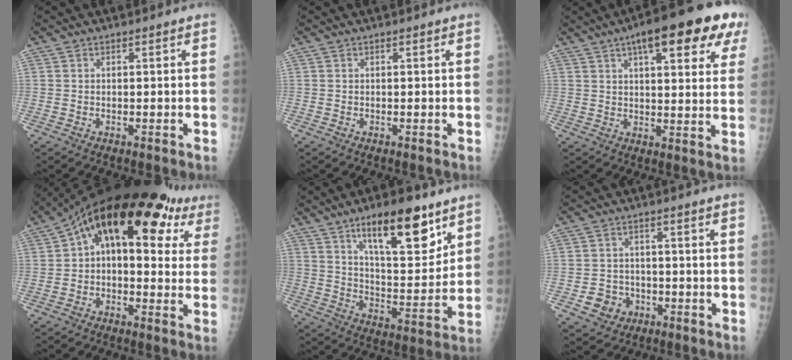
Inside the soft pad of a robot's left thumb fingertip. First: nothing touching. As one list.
[{"total": 0.0}, {"total": 18.4, "force": [9.7, 5.8, 14.6], "torque": [-0.175, -0.009, 0.125]}, {"total": 21.4, "force": [8.1, 11.2, 16.4], "torque": [-0.203, 0.045, 0.106]}, {"total": 17.2, "force": [10.4, 5.9, 12.3], "torque": [-0.152, -0.062, 0.172]}, {"total": 5.3, "force": [-2.0, 4.7, 1.4], "torque": [-0.001, 0.013, -0.027]}]